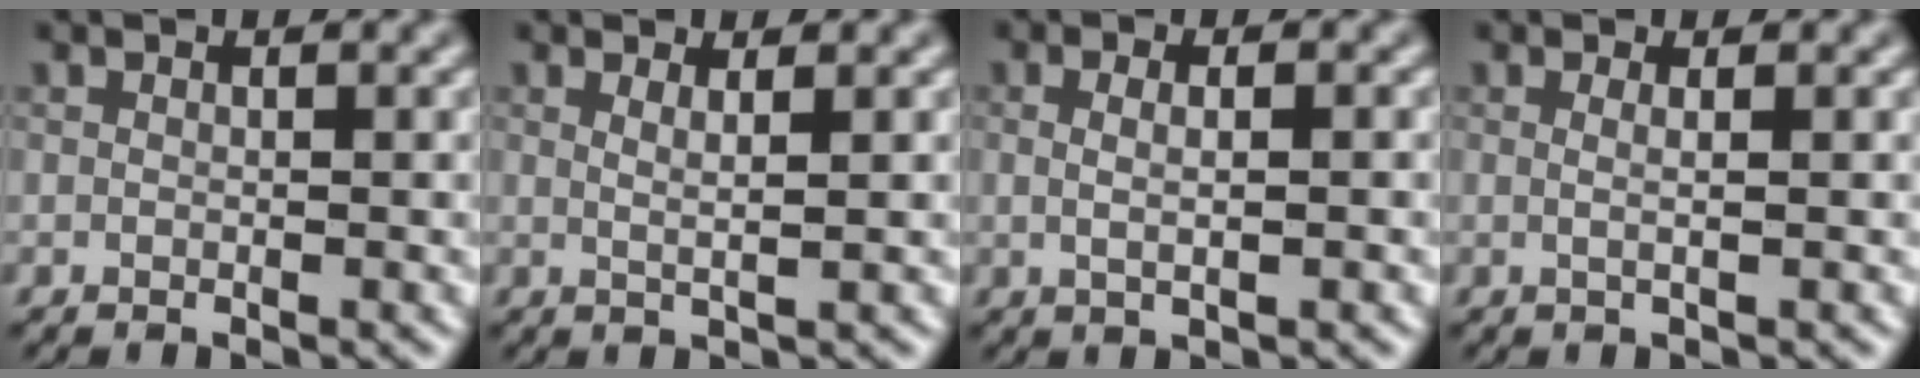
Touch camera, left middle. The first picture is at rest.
{"total": 1.5, "force": [0.5, 0.5, 1.3], "torque": [-0.013, 0.002, 0.006]}
{"total": 2.9, "force": [0.7, 1.4, 2.4], "torque": [-0.019, 0.015, -0.006]}
{"total": 1.2, "force": [0.0, 0.5, 1.2], "torque": [-0.014, 0.000, -0.007]}